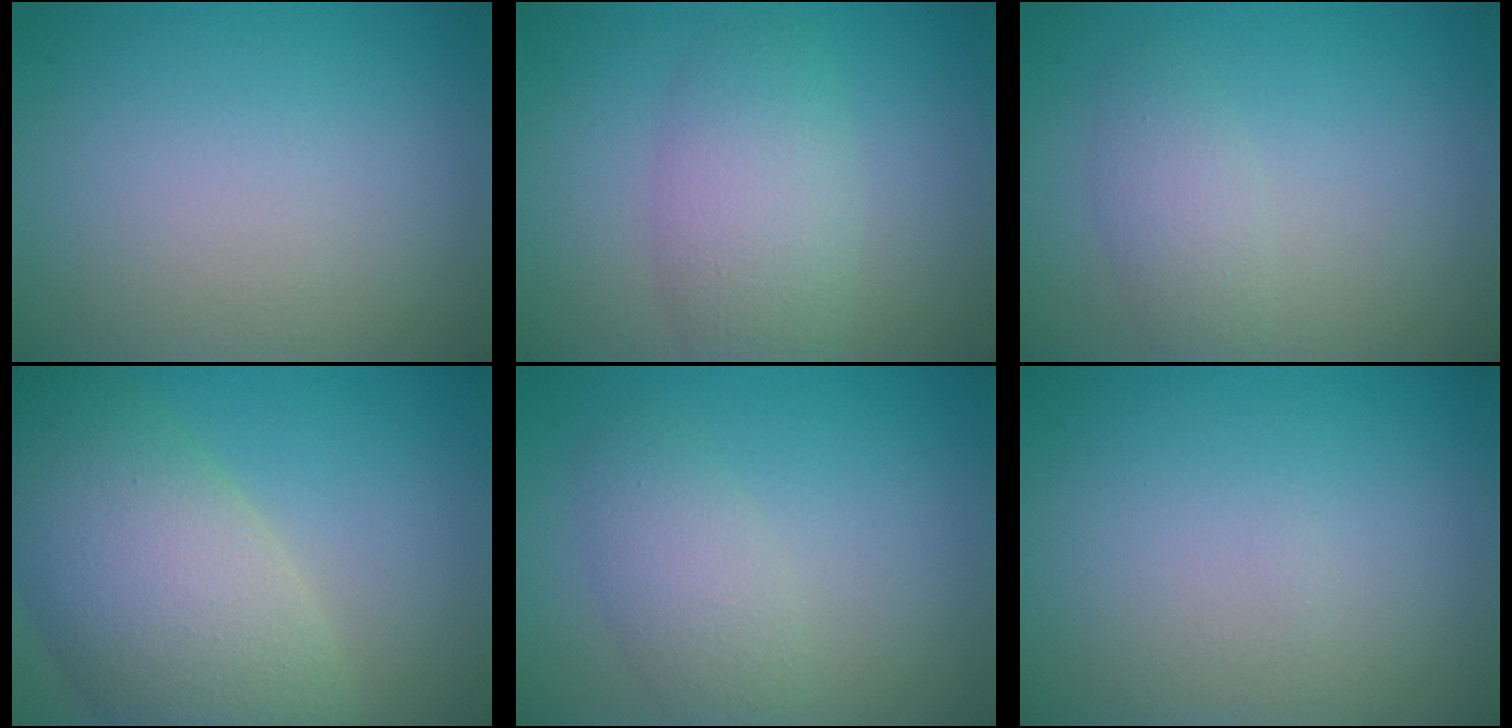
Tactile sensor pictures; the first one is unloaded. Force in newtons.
{"total": 4.5, "press": 4.5, "slide": 0.1}
{"total": 2.1, "press": 2.1, "slide": 0.1}
{"total": 10.6, "press": 10.6, "slide": 0.6}
{"total": 2.9, "press": 2.9, "slide": 0.1}
{"total": 0.0}